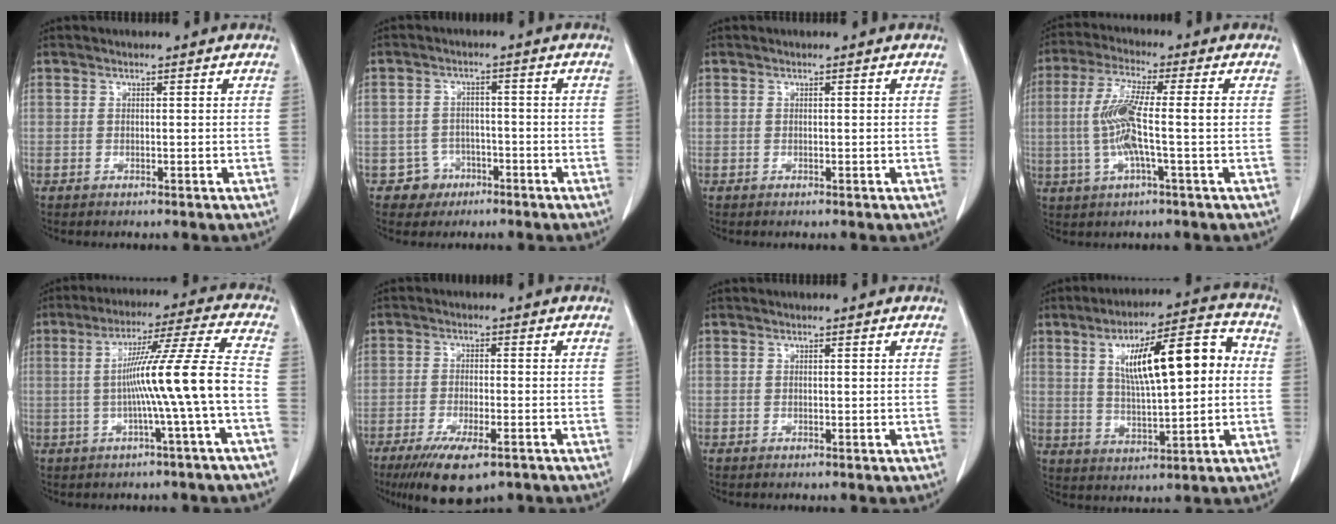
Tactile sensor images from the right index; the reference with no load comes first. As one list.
[{"total": 4.1, "force": [-2.1, 3.5, -0.4], "torque": [0.013, 0.017, -0.031]}, {"total": 0.0}, {"total": 9.0, "force": [-0.6, 0.9, 8.9], "torque": [-0.185, 0.009, -0.016]}, {"total": 11.7, "force": [-2.1, -2.0, 11.4], "torque": [-0.192, 0.017, -0.032]}, {"total": 9.8, "force": [-6.4, 2.5, 7.0], "torque": [-0.117, -0.020, -0.099]}, {"total": 0.0}, {"total": 14.4, "force": [2.5, 3.3, 13.7], "torque": [-0.220, 0.031, 0.042]}]